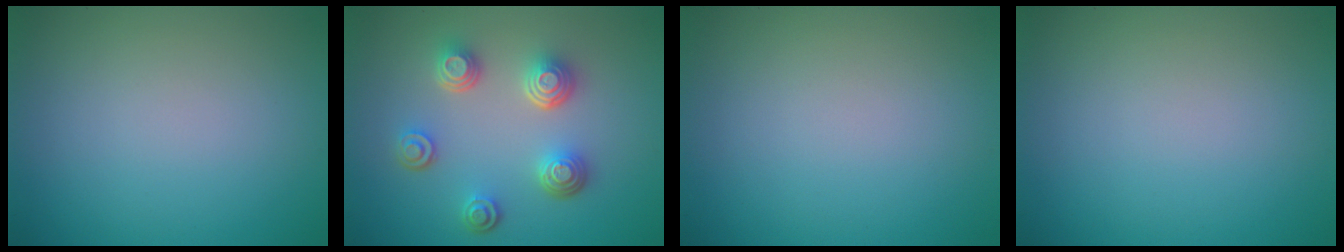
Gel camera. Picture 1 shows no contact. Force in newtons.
{"total": 4.5, "press": 3.4, "slide": 2.9}
{"total": 0.0}
{"total": 0.0}